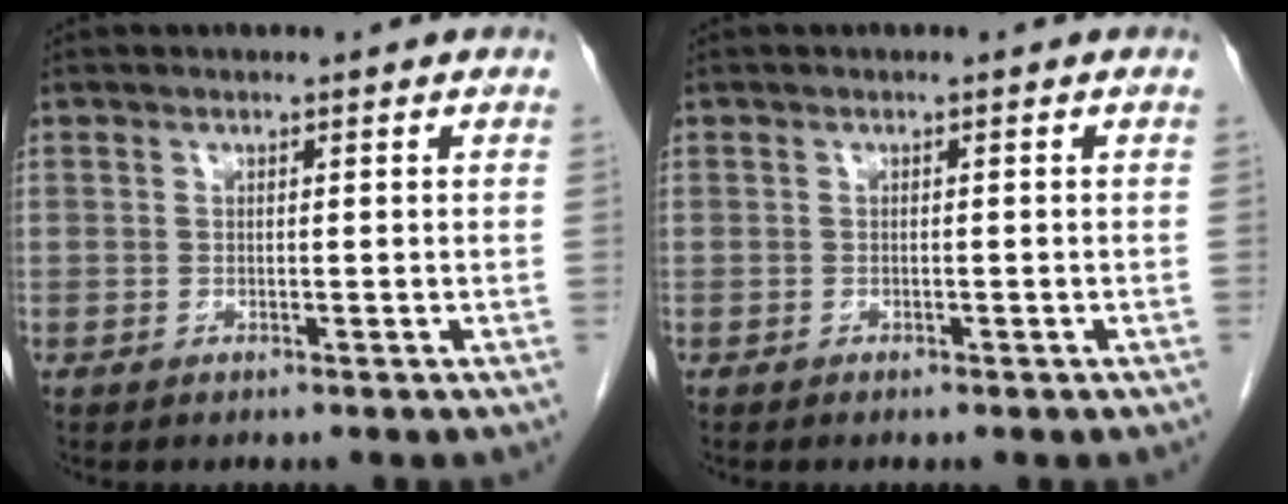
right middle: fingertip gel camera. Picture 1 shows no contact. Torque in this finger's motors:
{"motor_torque": [-0.29, 0.00, -0.04, -0.01]}